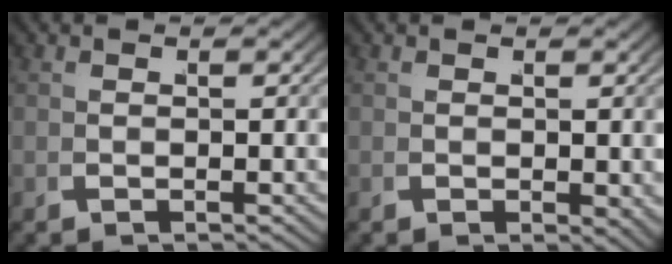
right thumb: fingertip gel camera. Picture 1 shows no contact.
{"total": 1.1, "force": [0.2, 0.6, 0.9], "torque": [-0.005, -0.004, 0.008]}